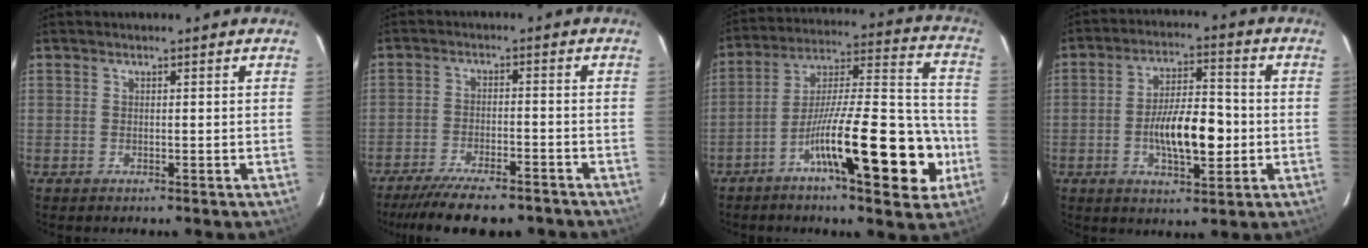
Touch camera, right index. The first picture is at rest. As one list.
[{"total": 14.3, "force": [-12.0, 3.3, 7.1], "torque": [-0.127, -0.012, -0.182]}, {"total": 20.8, "force": [-8.3, 4.0, 18.7], "torque": [-0.295, 0.014, -0.127]}, {"total": 11.8, "force": [-2.1, 4.0, 10.8], "torque": [-0.194, 0.014, -0.031]}]